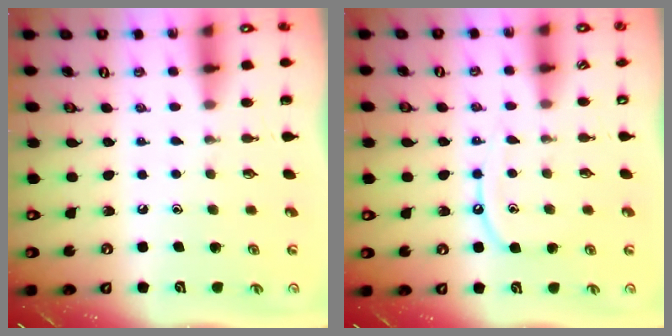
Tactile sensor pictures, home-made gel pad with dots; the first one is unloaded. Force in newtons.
{"total": 8.3, "press": 8.2, "slide": 1.0}